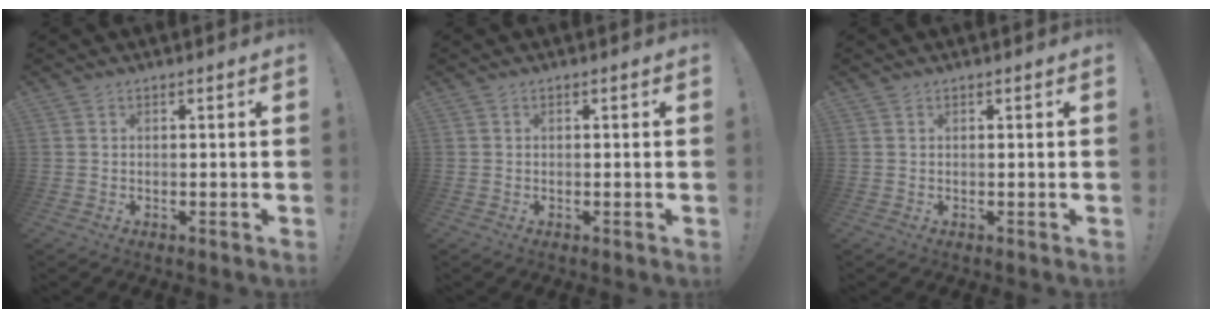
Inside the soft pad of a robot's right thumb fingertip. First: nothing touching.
{"total": 0.0}
{"total": 0.0}